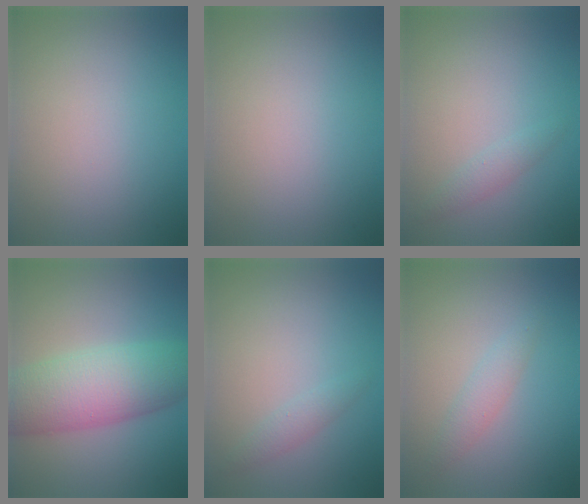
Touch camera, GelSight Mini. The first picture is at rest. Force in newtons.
{"total": 0.0}
{"total": 1.2, "press": 1.2, "slide": 0.1}
{"total": 8.7, "press": 8.7, "slide": 0.1}
{"total": 1.2, "press": 1.2, "slide": 0.1}
{"total": 1.6, "press": 1.6, "slide": 0.0}